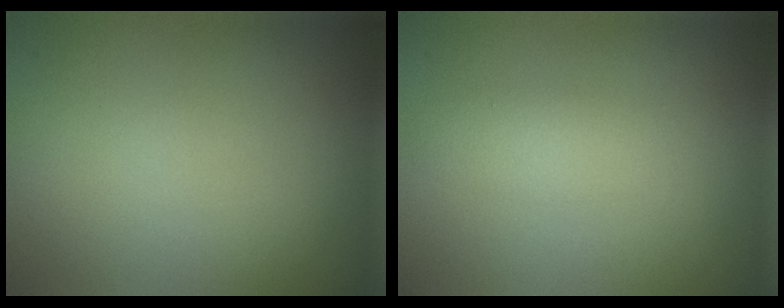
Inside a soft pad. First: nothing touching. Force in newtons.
{"total": 1.8, "press": 1.8, "slide": 0.1}